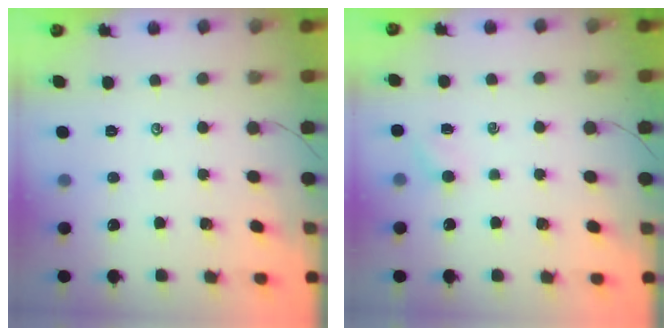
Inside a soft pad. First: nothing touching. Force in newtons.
{"total": 2.8, "press": 2.7, "slide": 0.8}